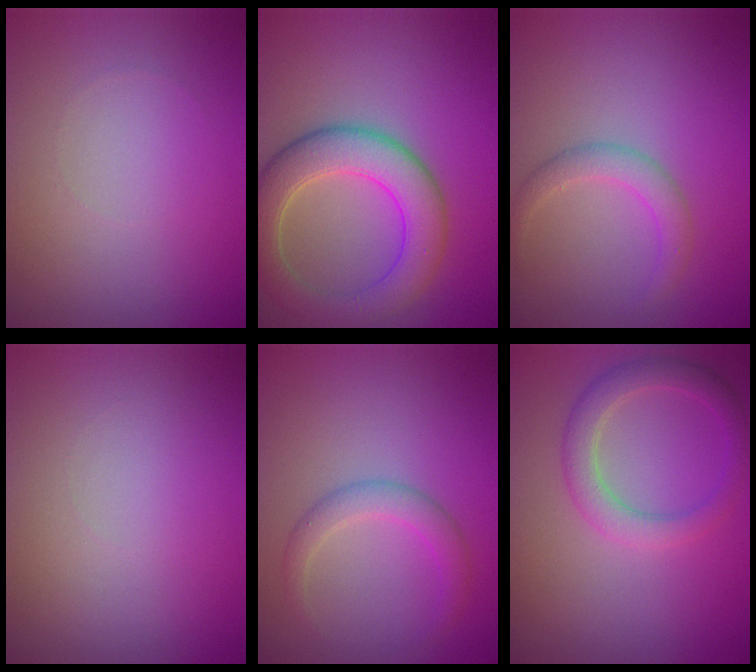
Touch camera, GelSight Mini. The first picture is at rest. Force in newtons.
{"total": 6.5, "press": 6.5, "slide": 0.5}
{"total": 2.0, "press": 2.0, "slide": 0.2}
{"total": 0.0}
{"total": 2.2, "press": 2.2, "slide": 0.1}
{"total": 3.1, "press": 3.1, "slide": 0.1}